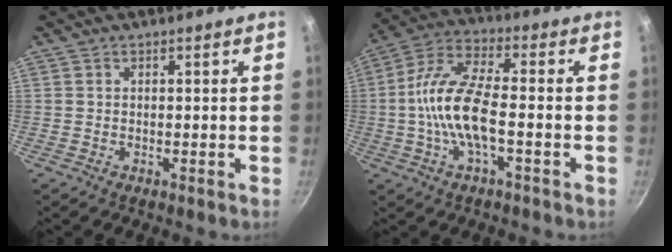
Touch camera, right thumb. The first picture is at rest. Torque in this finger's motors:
{"motor_torque": [2.07, 2.94, 2.00, -0.77, 0.61]}